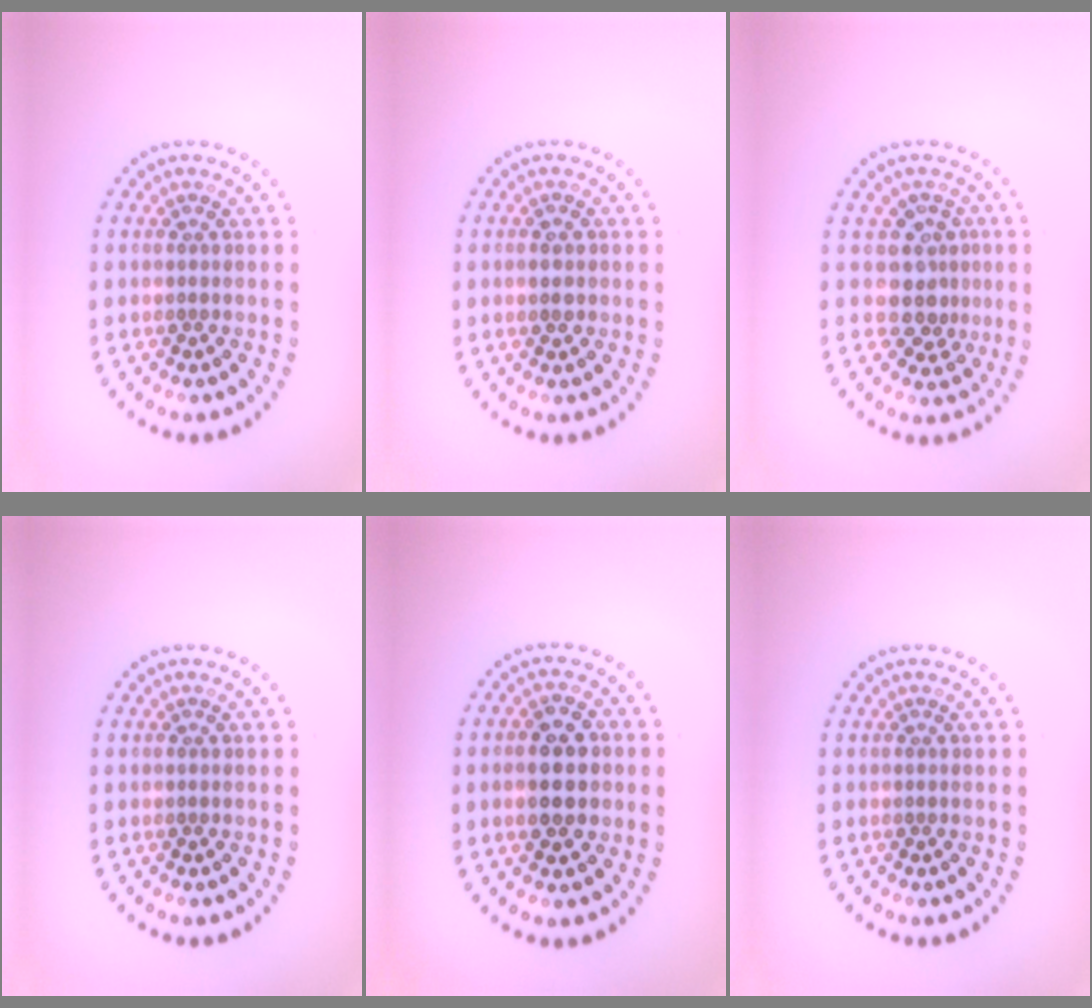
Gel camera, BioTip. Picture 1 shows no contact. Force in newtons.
{"total": 1.8, "press": 1.8, "slide": 0.3}
{"total": 3.1, "press": 2.4, "slide": 2.0}
{"total": 0.0}
{"total": 3.8, "press": 3.8, "slide": 0.4}
{"total": 0.0}